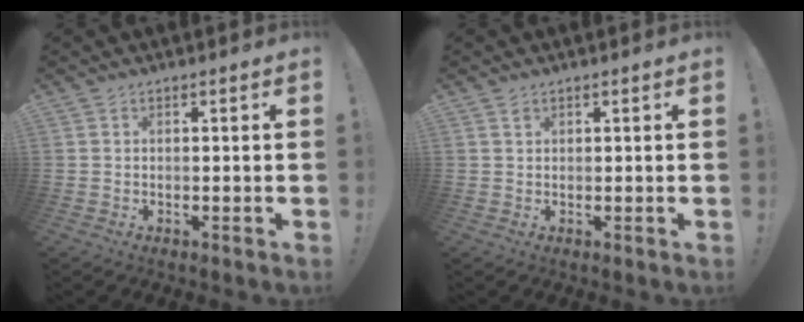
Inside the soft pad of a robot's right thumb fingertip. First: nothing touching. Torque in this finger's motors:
{"motor_torque": [-0.41, -0.12, -0.10, 0.18, -0.02]}